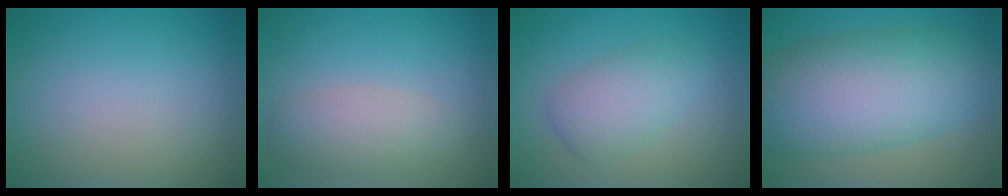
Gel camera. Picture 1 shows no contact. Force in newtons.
{"total": 3.0, "press": 3.0, "slide": 0.2}
{"total": 3.5, "press": 3.5, "slide": 0.1}
{"total": 11.0, "press": 11.0, "slide": 0.0}